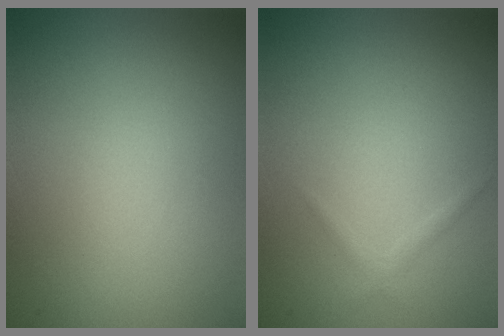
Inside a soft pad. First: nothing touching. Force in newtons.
{"total": 0.7, "press": 0.7, "slide": 0.0}